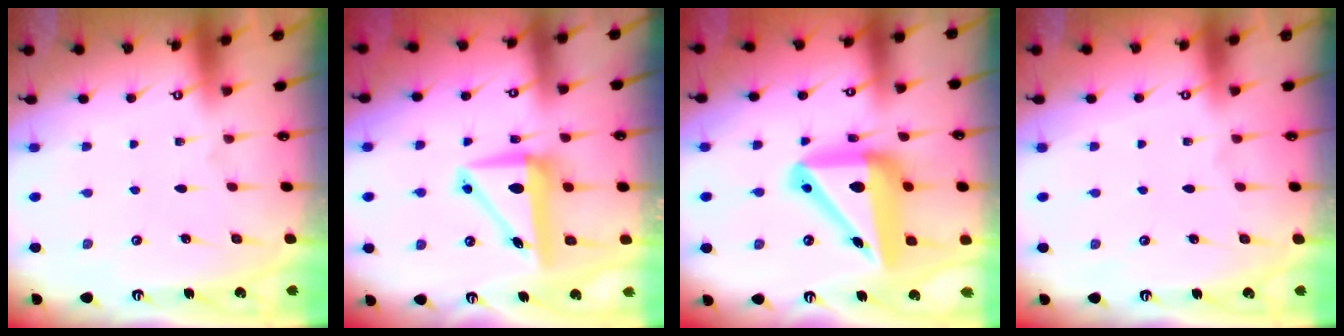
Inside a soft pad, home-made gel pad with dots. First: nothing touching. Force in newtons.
{"total": 8.7, "press": 8.5, "slide": 1.8}
{"total": 19.2, "press": 19.0, "slide": 2.7}
{"total": 0.0}